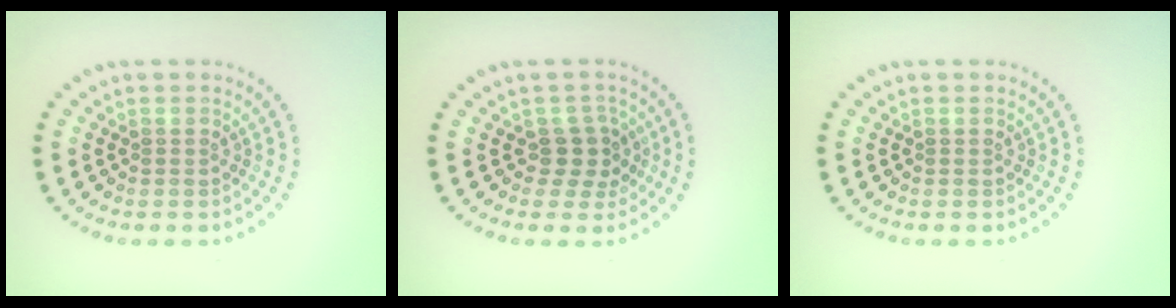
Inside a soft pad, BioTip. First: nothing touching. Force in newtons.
{"total": 2.4, "press": 2.0, "slide": 1.4}
{"total": 0.0}